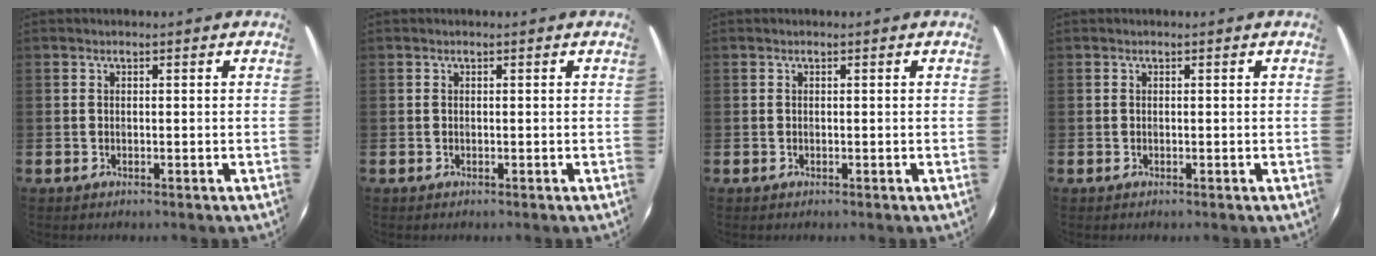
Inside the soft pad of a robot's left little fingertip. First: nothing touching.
{"total": 0.0}
{"total": 0.0}
{"total": 0.0}